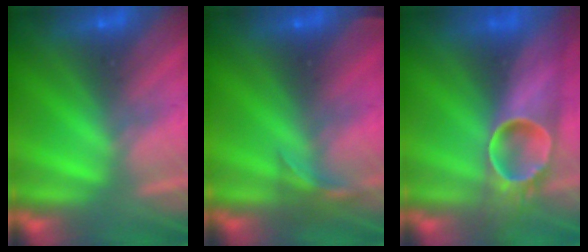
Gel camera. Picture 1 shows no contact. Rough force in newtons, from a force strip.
{"total": 2.9}
{"total": 8.3}